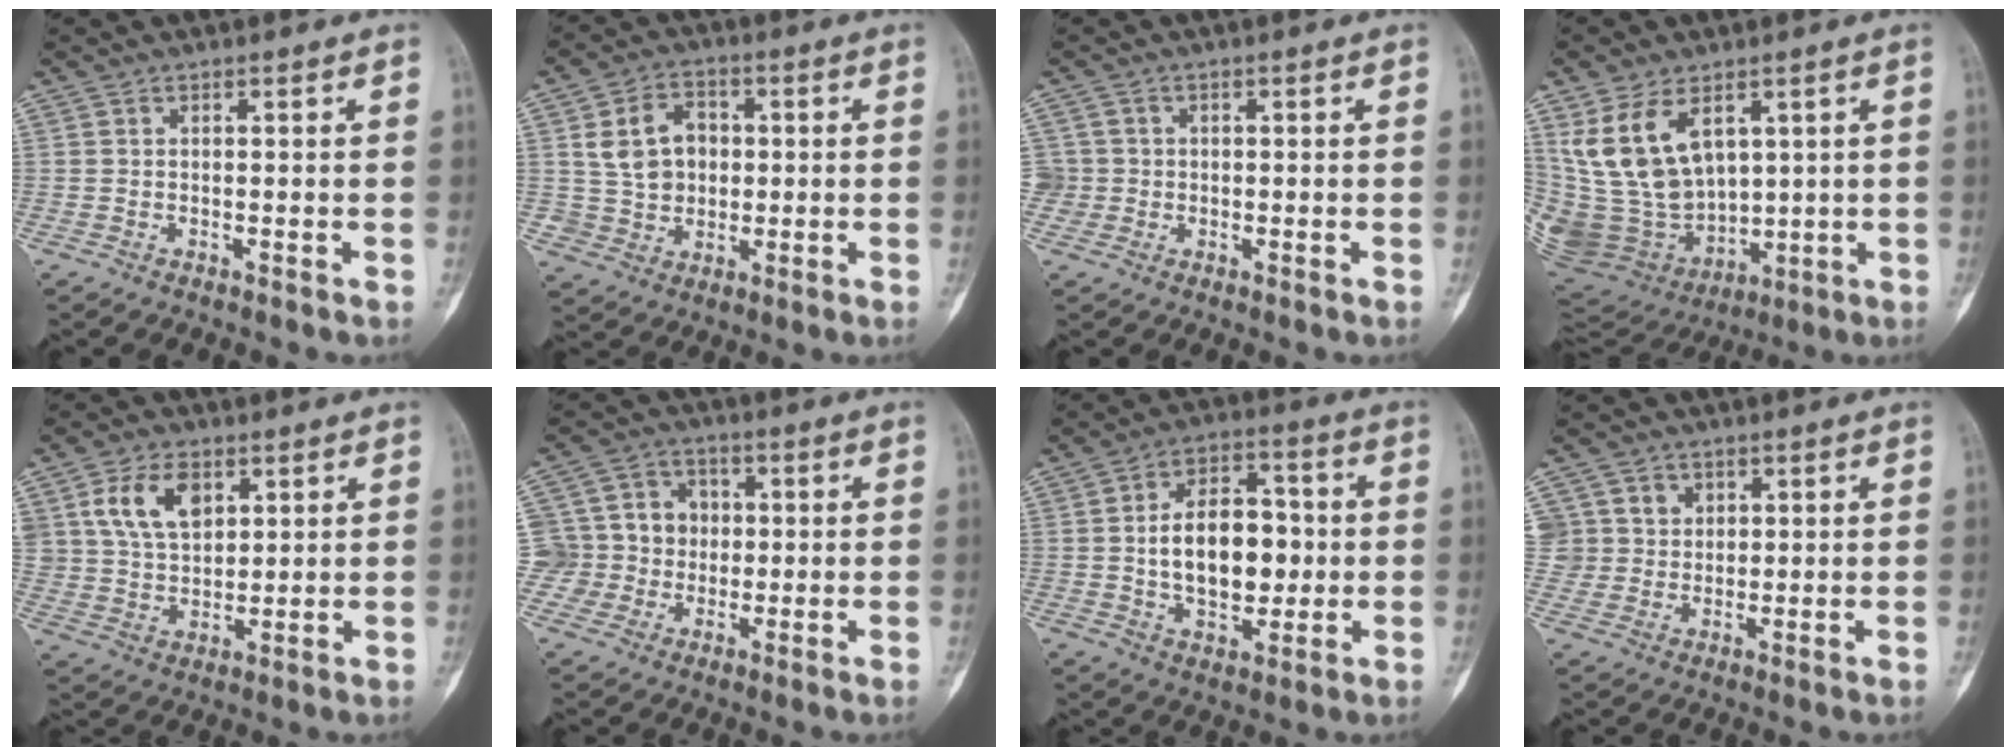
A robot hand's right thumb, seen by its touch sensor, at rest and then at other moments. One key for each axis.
{"total": 9.7, "fx": 1.5, "fy": 8.0, "fz": 5.2, "tx": -0.059, "ty": 0.006, "tz": 0.029}
{"total": 3.0, "fx": -0.3, "fy": 3.0, "fz": -0.1, "tx": 0.024, "ty": 0.010, "tz": -0.008}
{"total": 18.8, "fx": 6.2, "fy": 12.5, "fz": 12.6, "tx": -0.227, "ty": -0.029, "tz": 0.151}
{"total": 10.4, "fx": 4.2, "fy": 6.8, "fz": 6.6, "tx": -0.100, "ty": -0.011, "tz": 0.084}
{"total": 11.2, "fx": -0.4, "fy": 10.9, "fz": 2.8, "tx": -0.012, "ty": 0.030, "tz": -0.006}
{"total": 14.6, "fx": -0.1, "fy": 9.1, "fz": 11.4, "tx": -0.147, "ty": 0.020, "tz": 0.001}
{"total": 6.6, "fx": 2.4, "fy": 6.1, "fz": 0.7, "tx": 0.021, "ty": -0.005, "tz": 0.046}